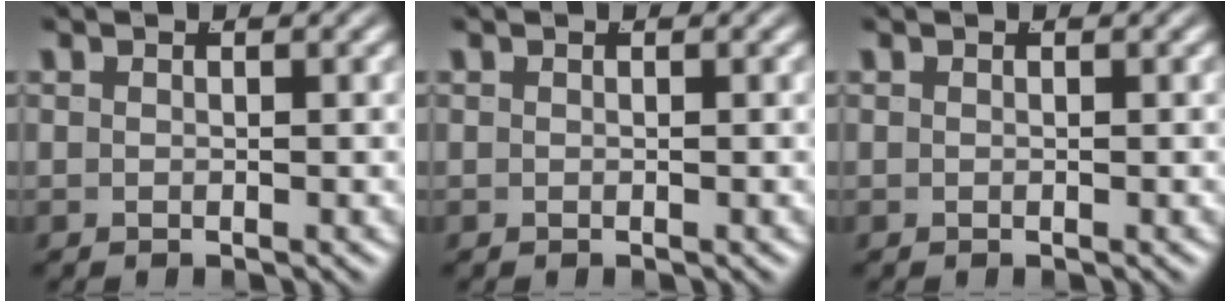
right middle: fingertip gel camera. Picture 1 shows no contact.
{"total": 0.0}
{"total": 0.0}